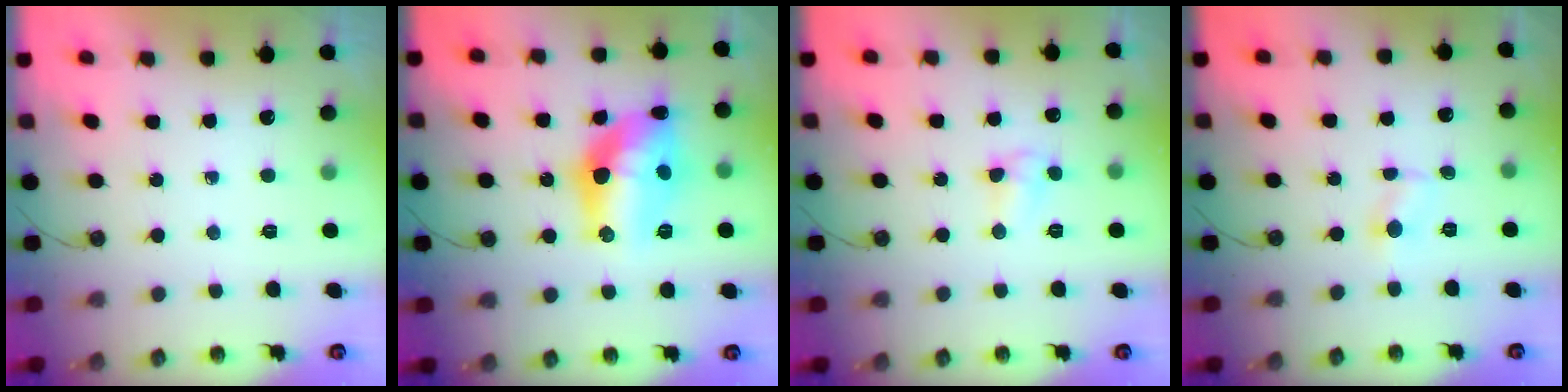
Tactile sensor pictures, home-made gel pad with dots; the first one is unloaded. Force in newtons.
{"total": 15.5, "press": 15.2, "slide": 2.8}
{"total": 6.0, "press": 6.0, "slide": 0.5}
{"total": 2.1, "press": 2.1, "slide": 0.2}